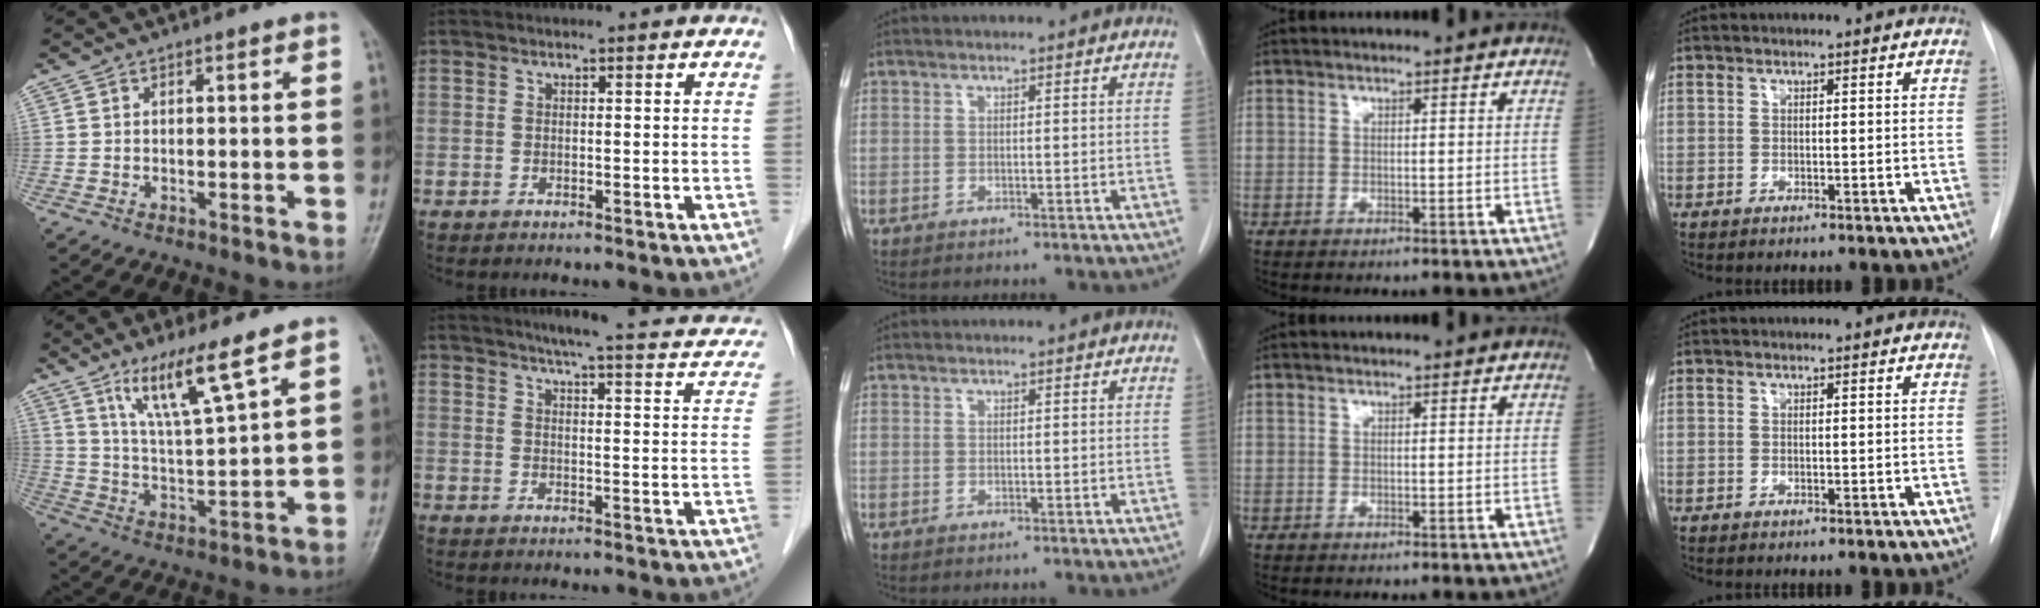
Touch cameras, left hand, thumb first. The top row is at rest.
{"thumb": {"total": 10.5, "force": [6.9, 0.9, 8.0], "torque": [-0.147, -0.044, 0.136]}, "index": {"total": 18.0, "force": [15.8, 2.2, 8.3], "torque": [-0.095, -0.016, 0.172]}}